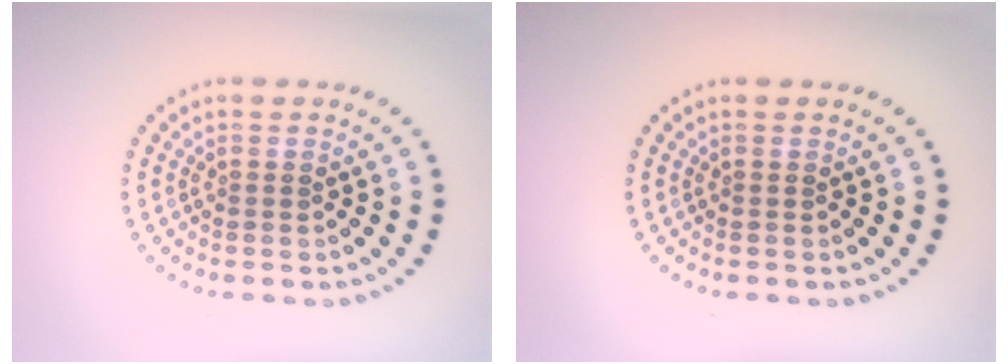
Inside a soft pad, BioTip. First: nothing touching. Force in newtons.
{"total": 0.0}